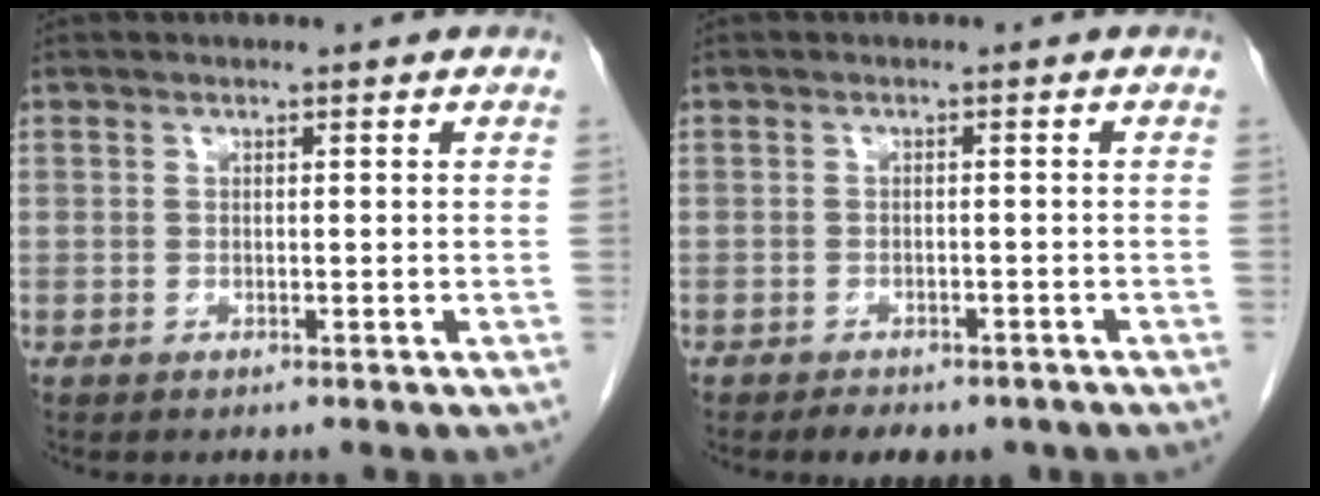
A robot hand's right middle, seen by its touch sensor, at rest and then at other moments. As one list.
[{"total": 5.6, "force": [-4.5, 2.5, 2.3], "torque": [-0.027, -0.001, -0.054]}]